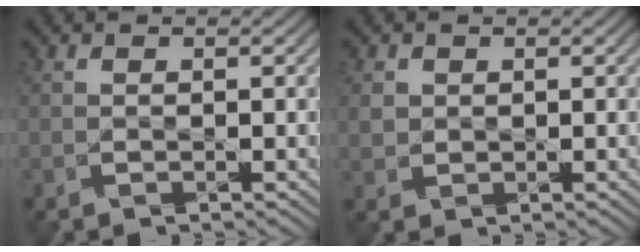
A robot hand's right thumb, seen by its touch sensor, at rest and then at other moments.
{"total": 1.4, "force": [0.7, 1.1, 0.2], "torque": [-0.022, -0.002, 0.021]}